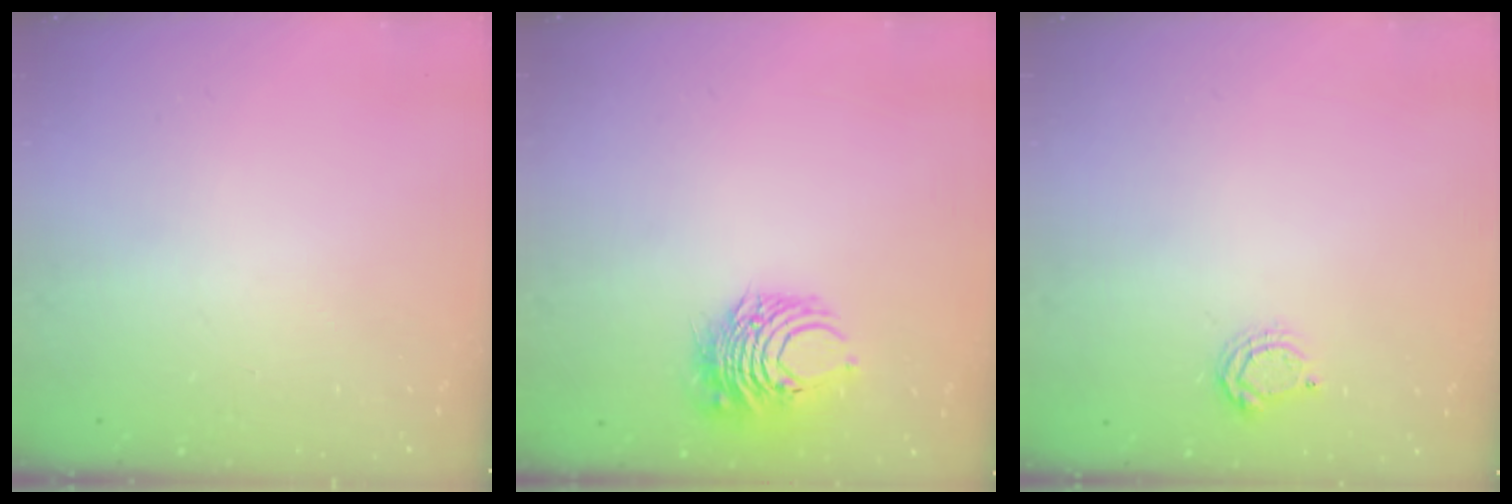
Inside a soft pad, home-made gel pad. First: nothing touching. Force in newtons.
{"total": 8.4, "press": 8.4, "slide": 0.8}
{"total": 5.2, "press": 5.2, "slide": 0.7}